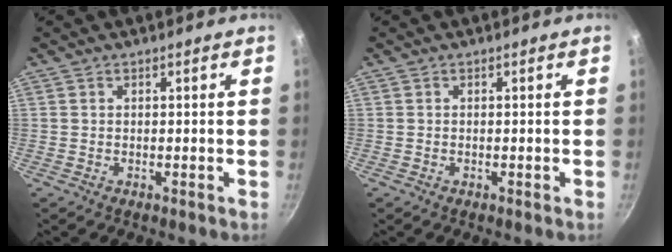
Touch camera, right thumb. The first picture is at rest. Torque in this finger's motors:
{"motor_torque": [0.18, 0.00, -0.11, -0.12, -0.03]}